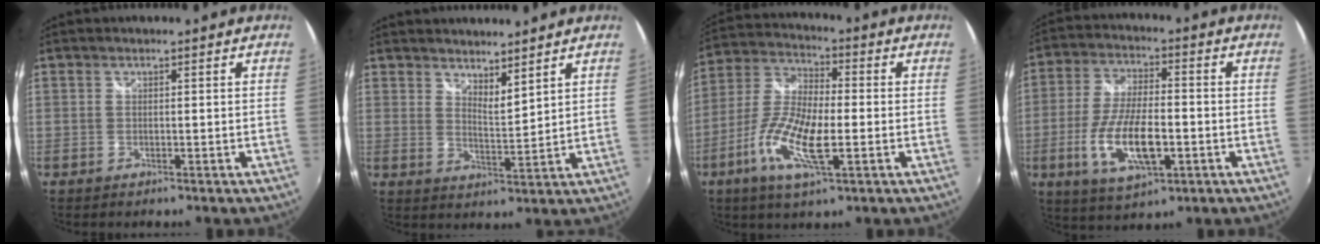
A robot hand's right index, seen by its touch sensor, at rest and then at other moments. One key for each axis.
{"total": 5.2, "fx": 4.7, "fy": 0.9, "fz": 2.1, "tx": -0.029, "ty": -0.006, "tz": 0.076}
{"total": 12.9, "fx": -4.1, "fy": 3.9, "fz": 11.7, "tx": -0.247, "ty": -0.004, "tz": -0.084}
{"total": 13.7, "fx": -3.9, "fy": 5.2, "fz": 12.0, "tx": -0.244, "ty": -0.011, "tz": -0.068}